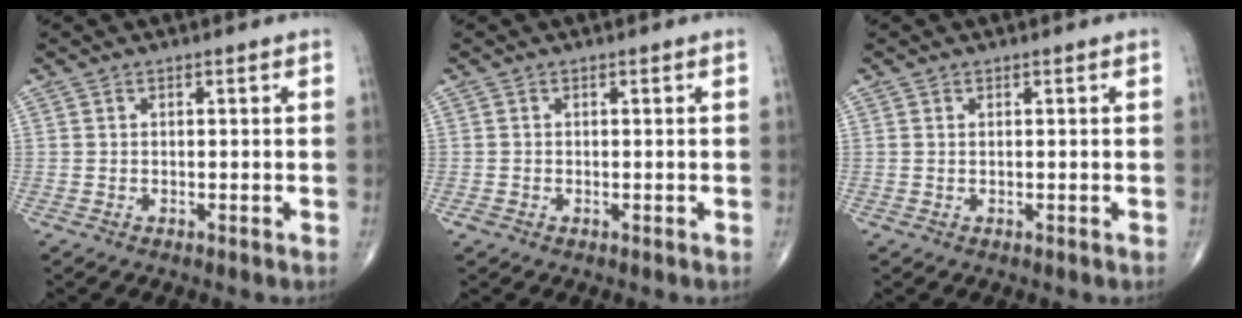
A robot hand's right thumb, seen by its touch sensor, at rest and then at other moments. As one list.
[{"total": 0.8, "force": [-0.3, 0.6, 0.4], "torque": [-0.010, 0.000, -0.005]}, {"total": 0.0}]